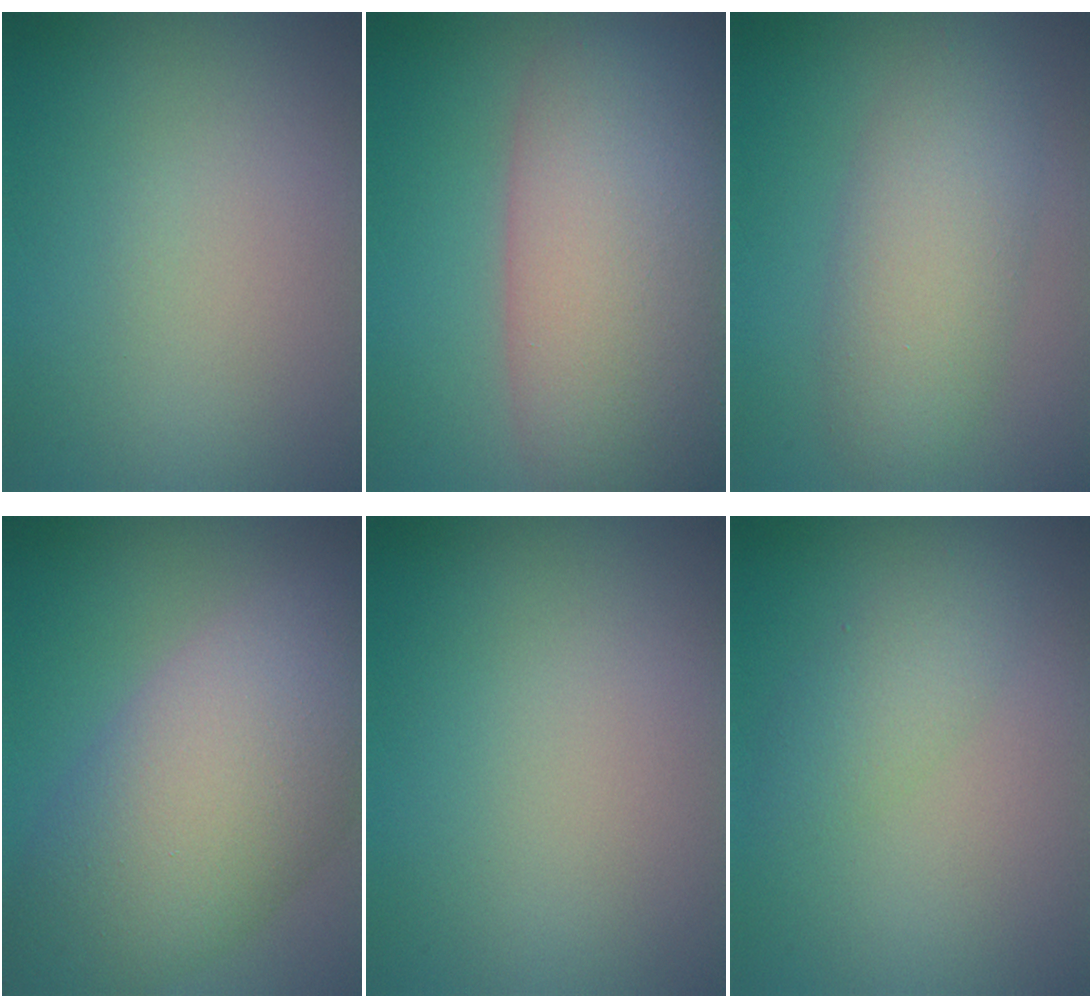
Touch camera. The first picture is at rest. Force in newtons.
{"total": 12.2, "press": 12.1, "slide": 0.7}
{"total": 4.7, "press": 4.7, "slide": 0.1}
{"total": 10.7, "press": 10.7, "slide": 0.4}
{"total": 0.0}
{"total": 2.2, "press": 2.2, "slide": 0.1}